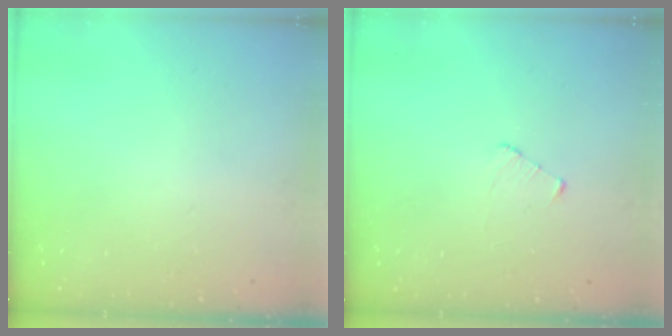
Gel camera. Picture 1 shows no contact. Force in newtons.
{"total": 3.0, "press": 2.9, "slide": 0.3}